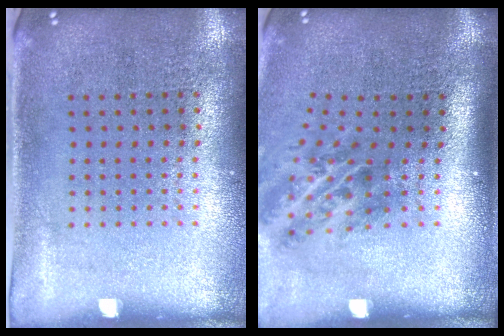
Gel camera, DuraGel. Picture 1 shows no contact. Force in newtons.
{"total": 2.1, "press": 1.3, "slide": 1.7}